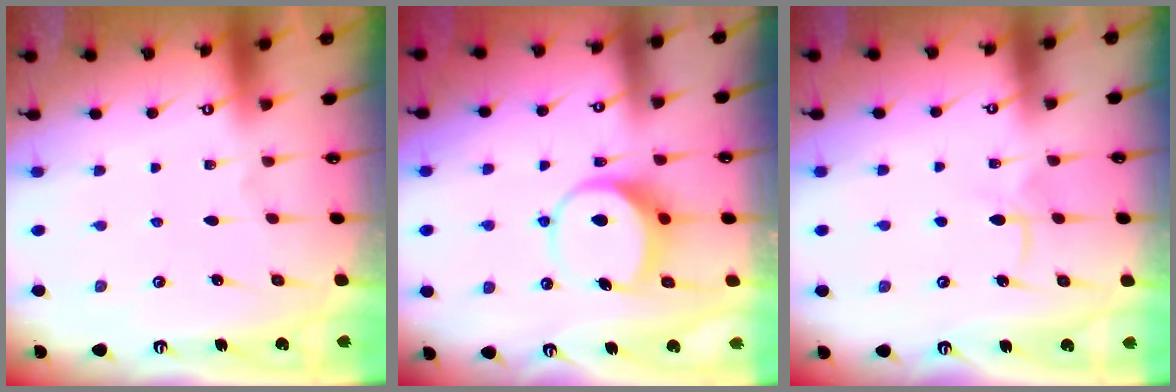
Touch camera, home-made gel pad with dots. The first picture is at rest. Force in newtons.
{"total": 8.7, "press": 8.6, "slide": 1.4}
{"total": 5.1, "press": 5.1, "slide": 0.7}